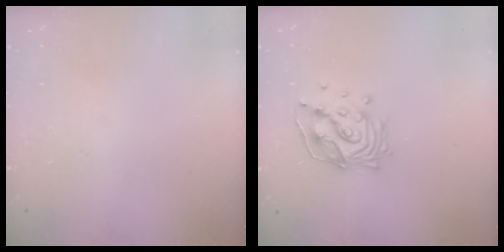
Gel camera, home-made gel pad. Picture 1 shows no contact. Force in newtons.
{"total": 13.4, "press": 13.4, "slide": 1.6}